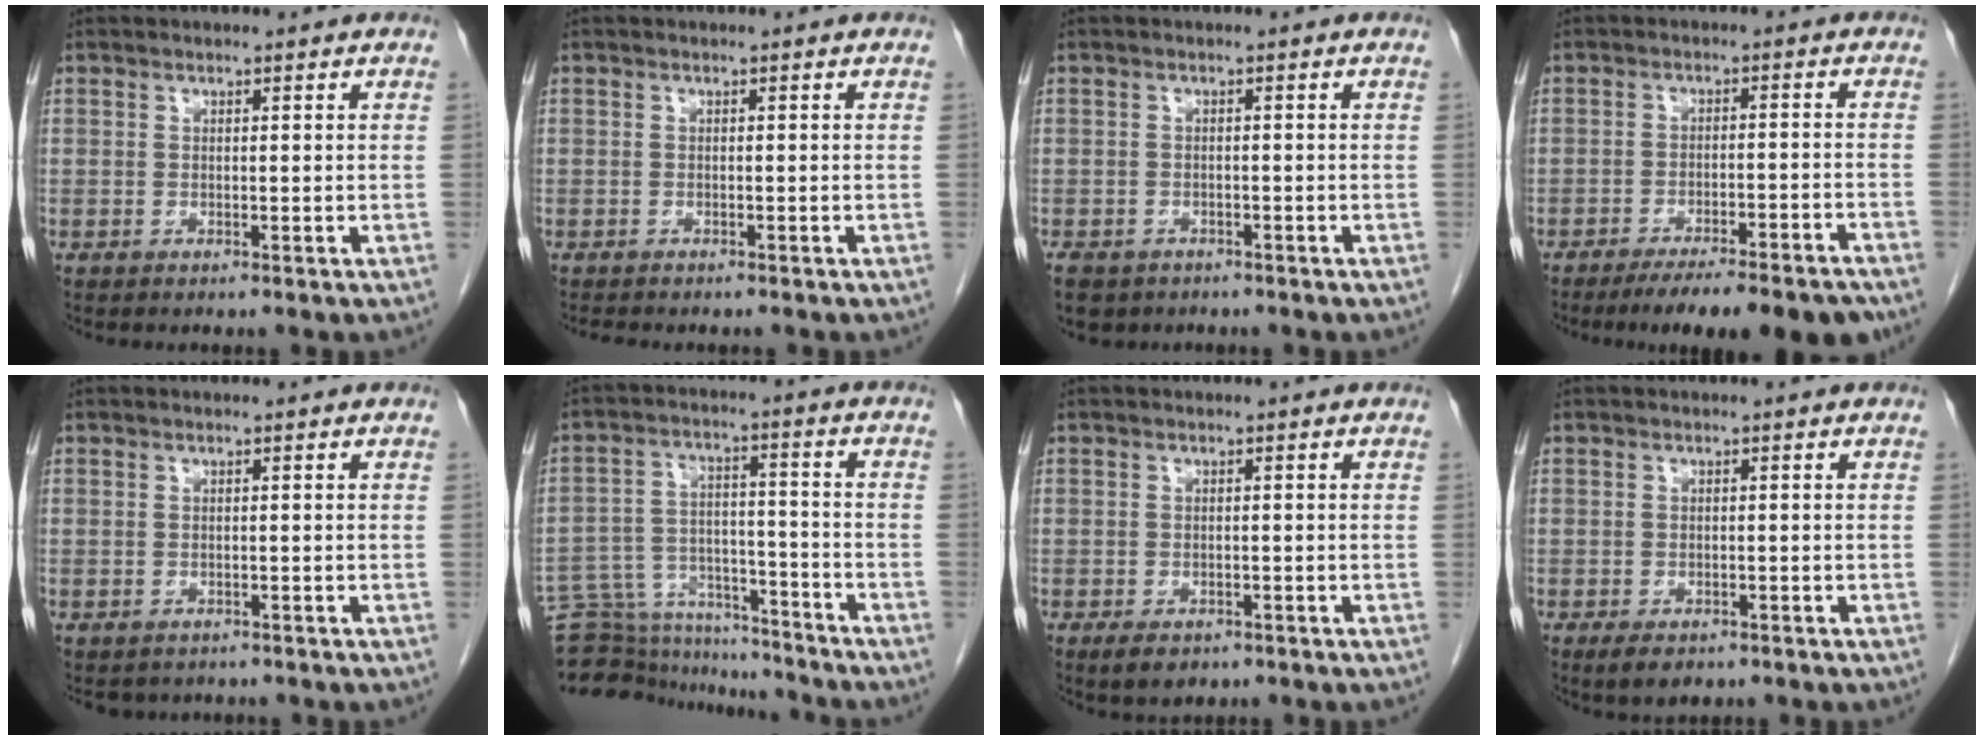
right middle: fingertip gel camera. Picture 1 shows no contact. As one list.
[{"total": 3.0, "force": [-2.6, 0.8, 1.2], "torque": [-0.027, -0.009, -0.032]}, {"total": 6.4, "force": [-4.6, 4.0, 1.9], "torque": [-0.040, -0.003, -0.065]}, {"total": 14.1, "force": [-11.8, 1.7, 7.4], "torque": [-0.076, -0.006, -0.164]}, {"total": 2.5, "force": [-2.1, 1.3, 0.2], "torque": [-0.009, 0.001, -0.028]}, {"total": 16.4, "force": [-15.5, 4.2, 3.4], "torque": [-0.067, 0.034, -0.234]}, {"total": 3.5, "force": [-2.3, 2.0, 1.7], "torque": [-0.028, -0.003, -0.028]}, {"total": 3.3, "force": [-2.3, 1.7, 1.8], "torque": [-0.031, -0.004, -0.028]}]